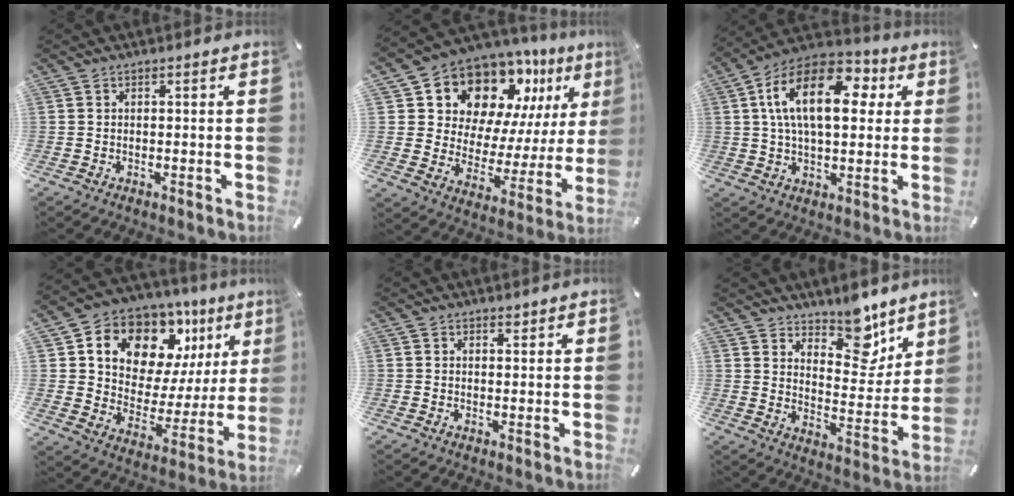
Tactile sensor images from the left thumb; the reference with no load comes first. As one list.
[{"total": 14.0, "force": [10.7, 8.1, 3.7], "torque": [-0.061, -0.112, 0.188]}, {"total": 18.8, "force": [5.1, 10.6, 14.8], "torque": [-0.267, -0.002, 0.079]}, {"total": 13.0, "force": [8.9, 8.5, 4.1], "torque": [-0.069, -0.083, 0.155]}, {"total": 0.8, "force": [0.6, 0.5, 0.2], "torque": [0.004, -0.004, 0.011]}, {"total": 12.4, "force": [10.4, 5.4, 4.1], "torque": [-0.034, -0.096, 0.187]}]